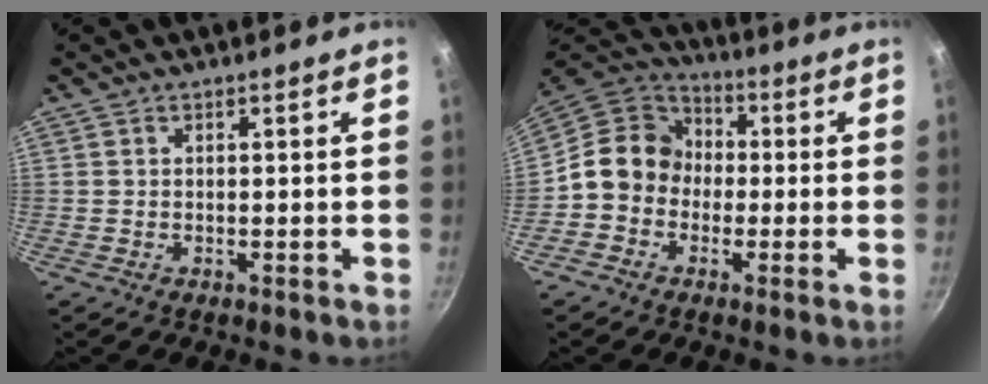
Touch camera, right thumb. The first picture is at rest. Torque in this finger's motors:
{"motor_torque": [1.20, 1.87, 0.77, -0.98, 0.09]}